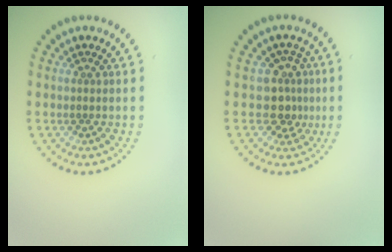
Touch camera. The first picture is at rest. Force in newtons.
{"total": 2.9, "press": 2.4, "slide": 1.6}